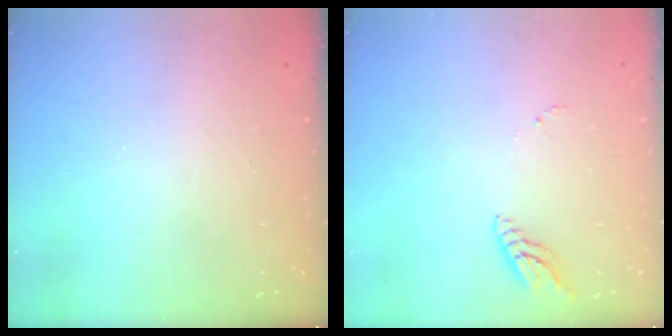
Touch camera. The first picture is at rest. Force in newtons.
{"total": 7.2, "press": 7.2, "slide": 0.6}